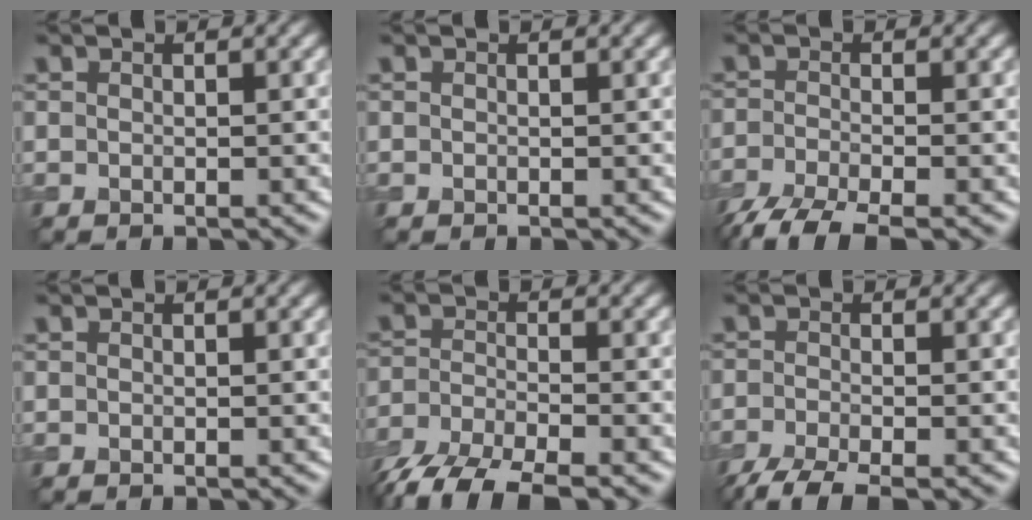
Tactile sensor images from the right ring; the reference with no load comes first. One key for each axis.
{"total": 0.0}
{"total": 5.1, "fx": -3.9, "fy": 1.1, "fz": 3.1, "tx": -0.062, "ty": -0.014, "tz": -0.084}
{"total": 0.0}
{"total": 6.8, "fx": -5.1, "fy": 2.0, "fz": 4.0, "tx": -0.075, "ty": -0.017, "tz": -0.102}
{"total": 4.0, "fx": -3.0, "fy": 0.8, "fz": 2.5, "tx": -0.048, "ty": -0.010, "tz": -0.066}